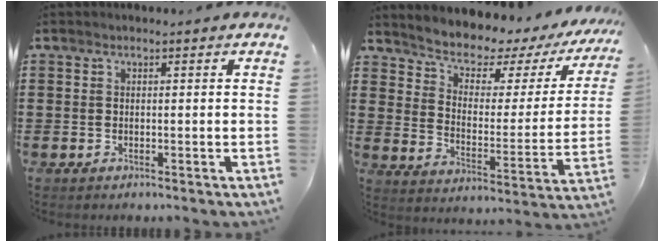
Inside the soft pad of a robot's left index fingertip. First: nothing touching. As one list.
[{"total": 5.0, "force": [4.5, 1.7, 1.2], "torque": [-0.046, -0.043, 0.069]}]